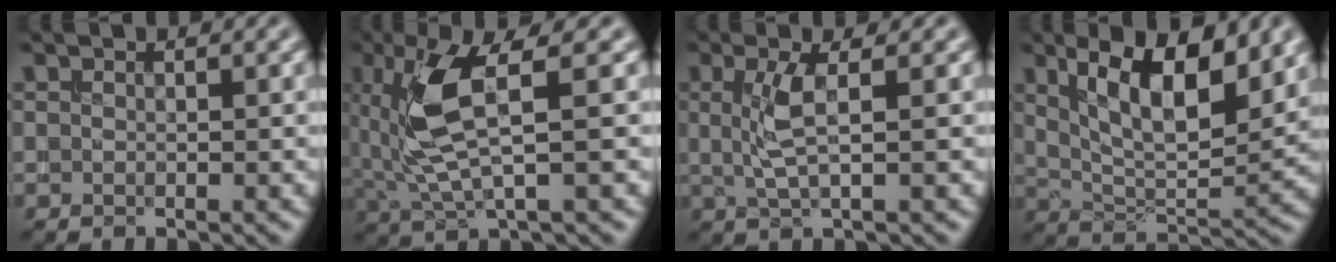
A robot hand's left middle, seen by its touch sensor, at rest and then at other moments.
{"total": 6.1, "force": [1.2, 1.5, 5.8], "torque": [-0.138, -0.004, 0.029]}
{"total": 2.9, "force": [0.3, 0.6, 2.8], "torque": [-0.064, -0.003, 0.008]}
{"total": 9.3, "force": [4.2, 3.6, 7.4], "torque": [-0.125, -0.001, 0.073]}